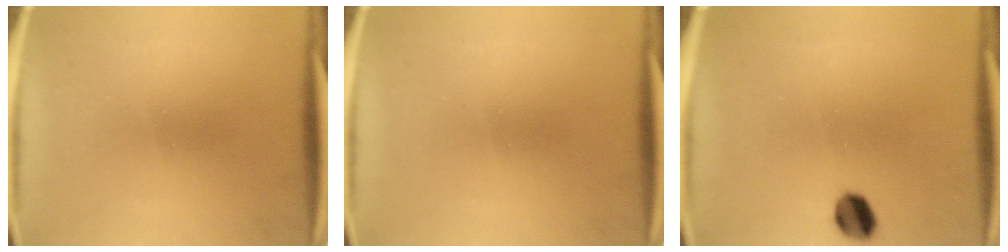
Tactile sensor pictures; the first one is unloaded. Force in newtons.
{"total": 0.0}
{"total": 5.0}